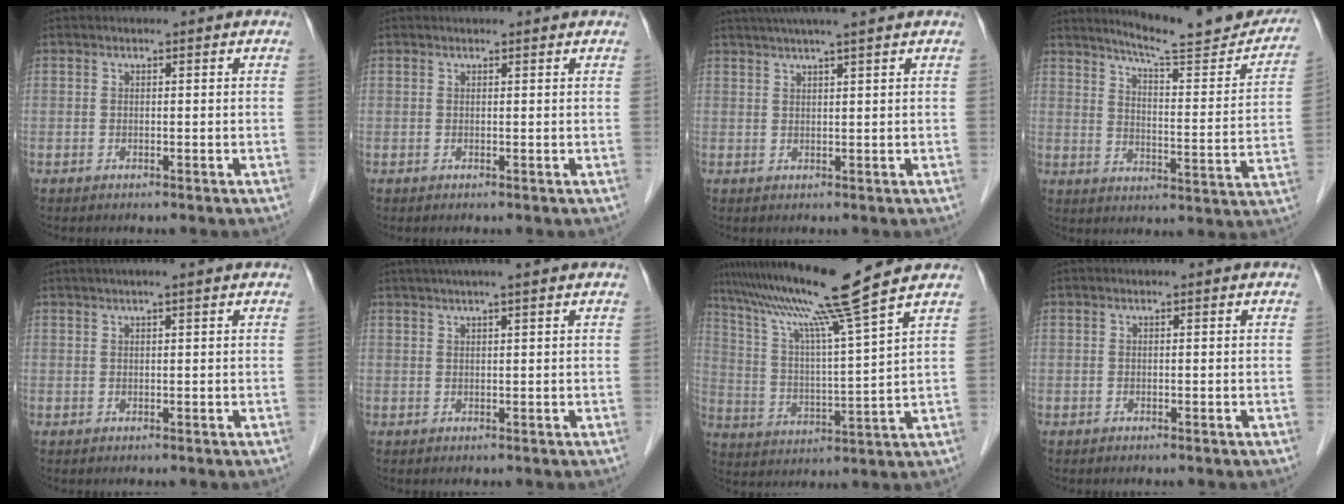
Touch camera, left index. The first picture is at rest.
{"total": 1.5, "force": [1.5, 0.0, 0.3], "torque": [-0.010, 0.010, 0.019]}
{"total": 7.5, "force": [6.1, -0.9, 4.2], "torque": [-0.063, 0.026, 0.087]}
{"total": 18.5, "force": [16.7, 1.7, 7.8], "torque": [-0.104, -0.050, 0.214]}
{"total": 3.7, "force": [2.8, -0.4, 2.4], "torque": [-0.030, 0.025, 0.046]}
{"total": 5.5, "force": [4.4, -0.6, 3.3], "torque": [-0.049, 0.026, 0.068]}
{"total": 14.3, "force": [11.2, -3.3, 8.3], "torque": [-0.149, -0.011, 0.194]}
{"total": 0.0}